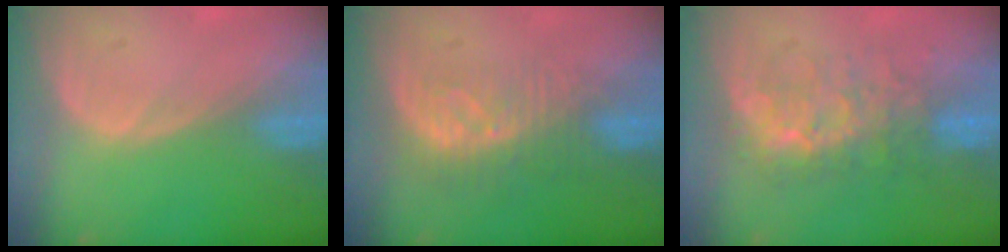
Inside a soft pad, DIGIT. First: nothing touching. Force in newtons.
{"total": 8.3, "press": 7.3, "slide": 3.9}
{"total": 8.1, "press": 7.8, "slide": 1.9}